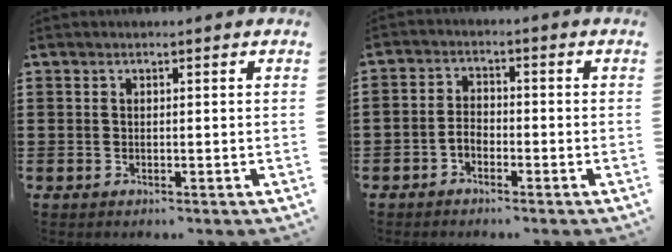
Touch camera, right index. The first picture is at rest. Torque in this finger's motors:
{"motor_torque": [1.07, 1.06, 0.33, 0.08]}